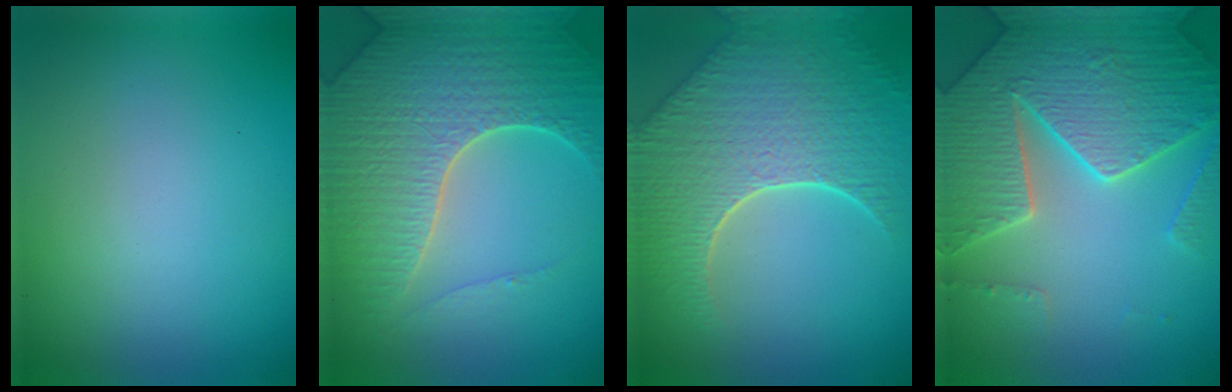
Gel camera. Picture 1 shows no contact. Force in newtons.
{"total": 7.0, "press": 6.8, "slide": 1.8}
{"total": 8.8, "press": 6.2, "slide": 6.2}
{"total": 7.5, "press": 7.3, "slide": 2.0}